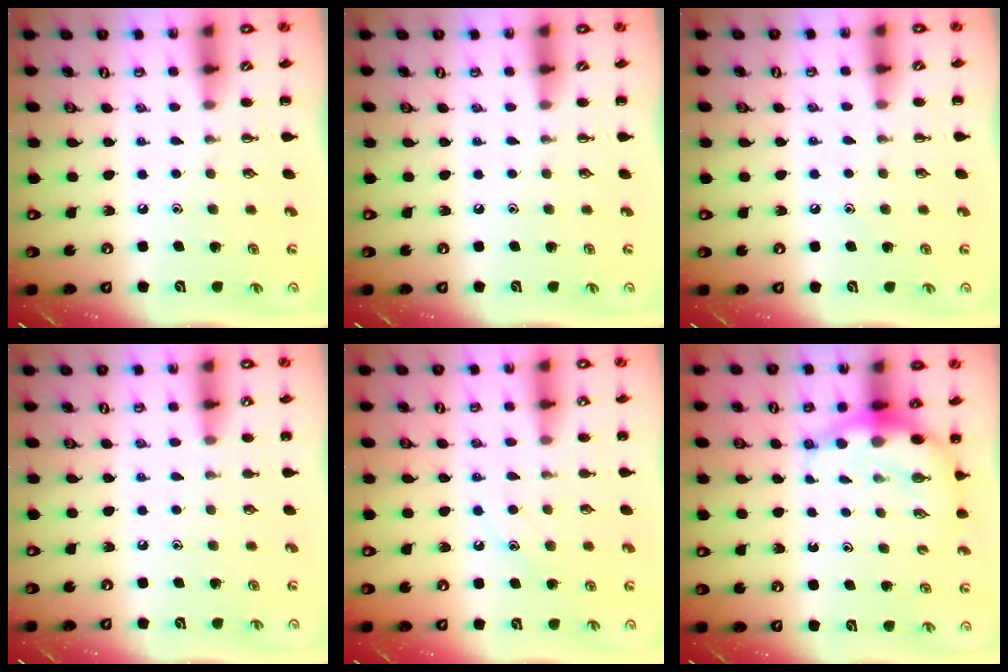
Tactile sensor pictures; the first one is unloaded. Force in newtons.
{"total": 0.0}
{"total": 5.7, "press": 5.4, "slide": 1.8}
{"total": 6.6, "press": 6.3, "slide": 1.9}
{"total": 9.2, "press": 9.1, "slide": 1.5}
{"total": 6.9, "press": 6.7, "slide": 1.6}